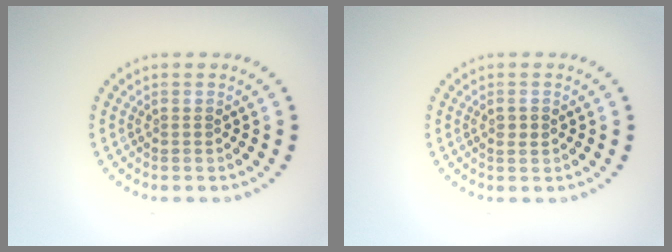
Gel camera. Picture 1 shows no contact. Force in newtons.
{"total": 1.0, "press": 1.0, "slide": 0.2}